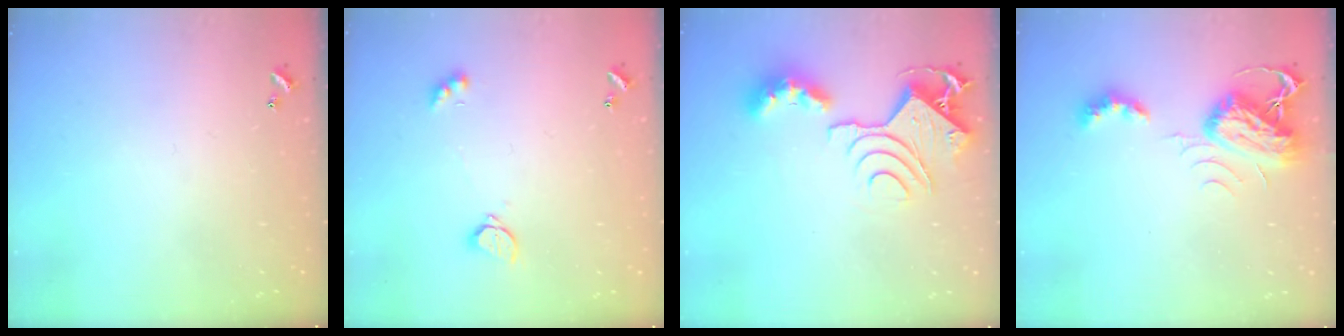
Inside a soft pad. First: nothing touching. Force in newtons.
{"total": 2.1, "press": 2.1, "slide": 0.5}
{"total": 11.8, "press": 11.7, "slide": 1.6}
{"total": 7.0, "press": 7.0, "slide": 0.7}